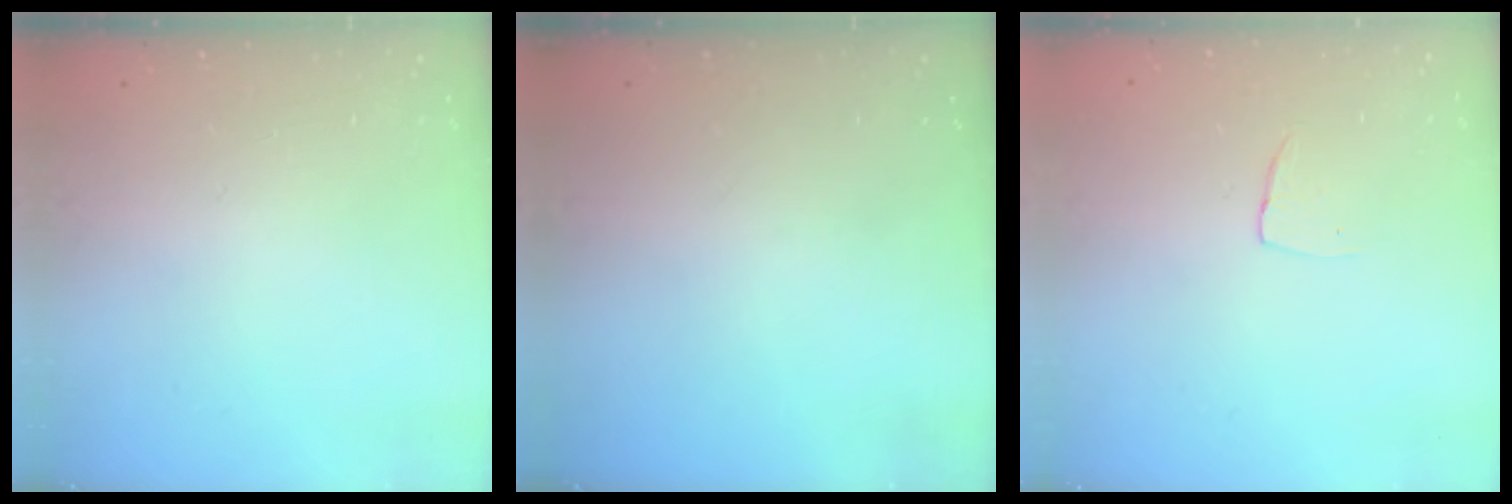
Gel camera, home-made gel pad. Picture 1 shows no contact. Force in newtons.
{"total": 0.0}
{"total": 3.7, "press": 3.7, "slide": 0.2}